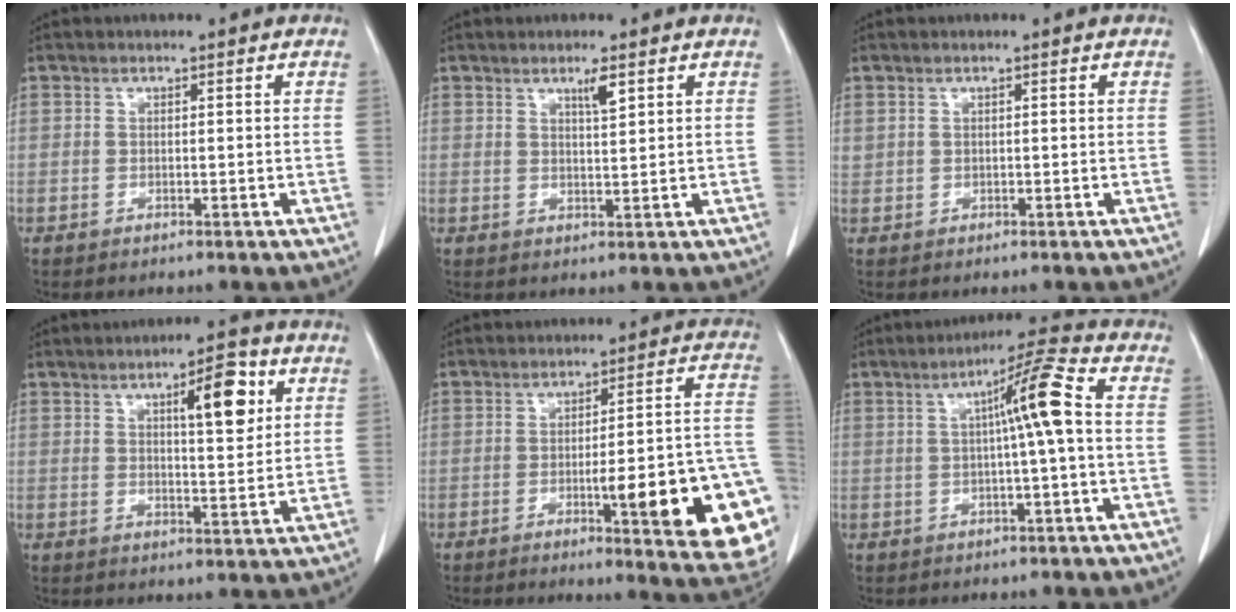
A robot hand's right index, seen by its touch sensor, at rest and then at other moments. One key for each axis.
{"total": 2.5, "fx": 1.5, "fy": 0.2, "fz": 2.0, "tx": -0.038, "ty": -0.004, "tz": 0.028}
{"total": 0.6, "fx": 0.4, "fy": 0.5, "fz": 0.1, "tx": 0.004, "ty": 0.008, "tz": 0.009}
{"total": 7.8, "fx": 3.2, "fy": 1.8, "fz": 6.9, "tx": -0.102, "ty": 0.003, "tz": 0.047}
{"total": 19.3, "fx": -6.1, "fy": 2.2, "fz": 18.2, "tx": -0.126, "ty": 0.018, "tz": -0.065}
{"total": 7.5, "fx": 0.7, "fy": -0.4, "fz": 7.5, "tx": -0.120, "ty": 0.016, "tz": 0.008}